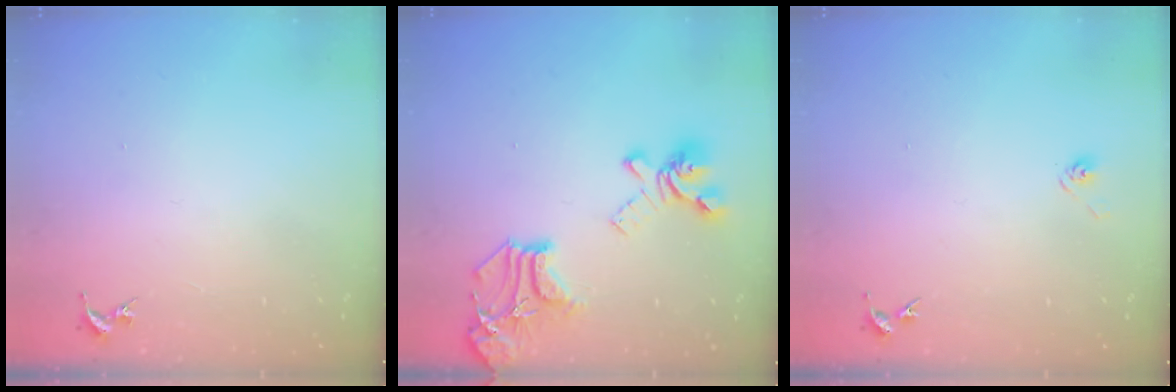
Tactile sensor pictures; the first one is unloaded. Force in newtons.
{"total": 20.8, "press": 20.7, "slide": 1.6}
{"total": 2.9, "press": 2.6, "slide": 1.4}